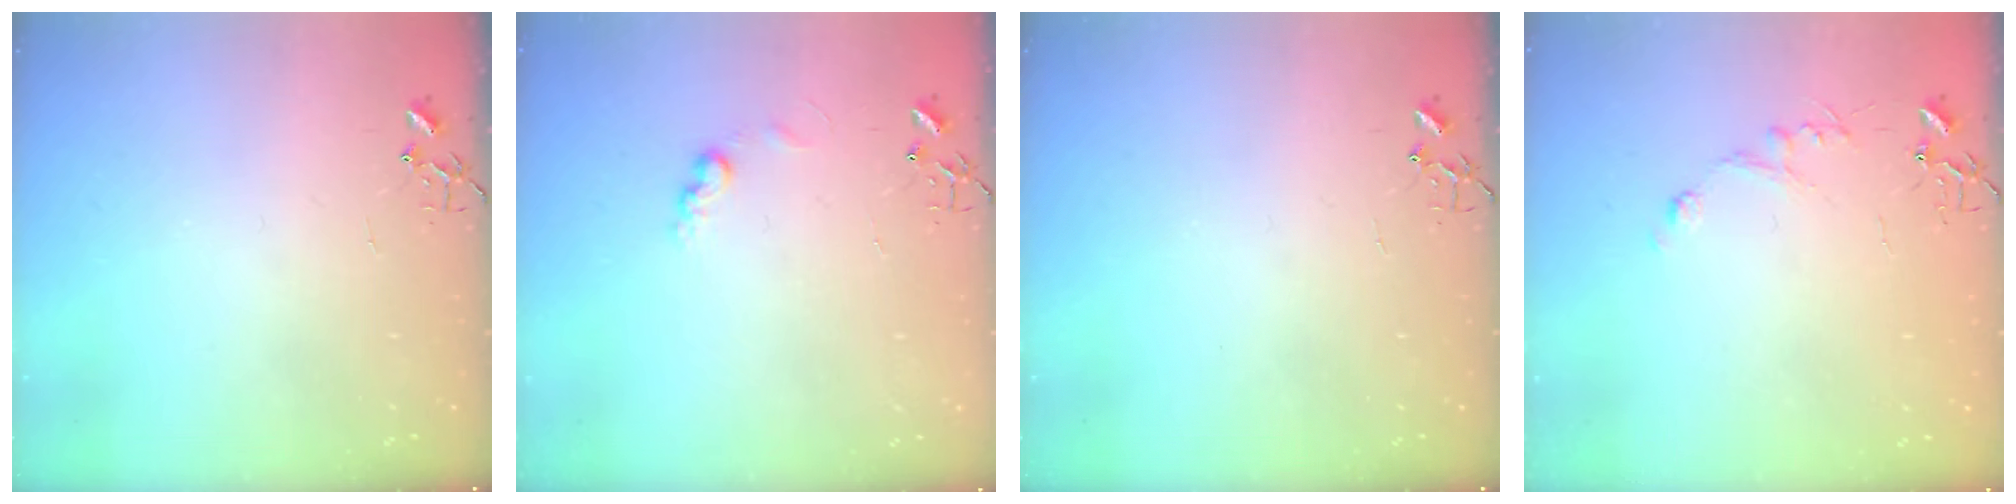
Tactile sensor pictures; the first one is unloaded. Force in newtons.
{"total": 6.4, "press": 6.4, "slide": 0.5}
{"total": 0.0}
{"total": 5.5, "press": 5.5, "slide": 0.6}